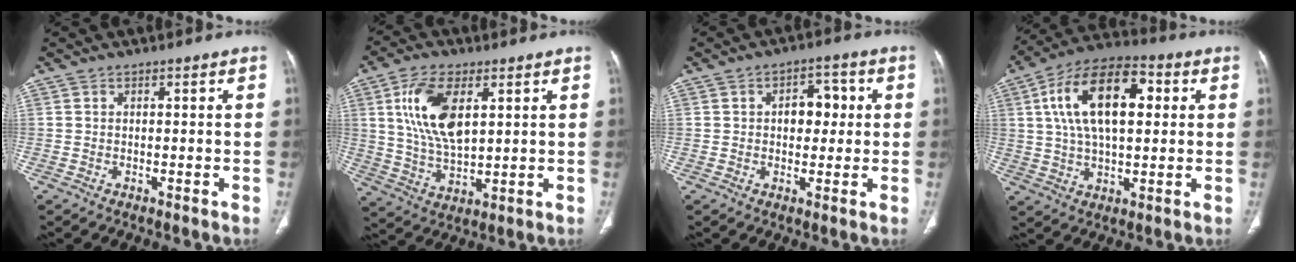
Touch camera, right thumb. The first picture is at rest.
{"total": 13.1, "force": [4.0, 6.6, 10.6], "torque": [-0.203, -0.014, 0.082]}
{"total": 6.3, "force": [0.8, 4.2, 4.5], "torque": [-0.033, 0.012, 0.010]}
{"total": 18.0, "force": [4.2, 9.2, 14.9], "torque": [-0.251, 0.018, 0.066]}